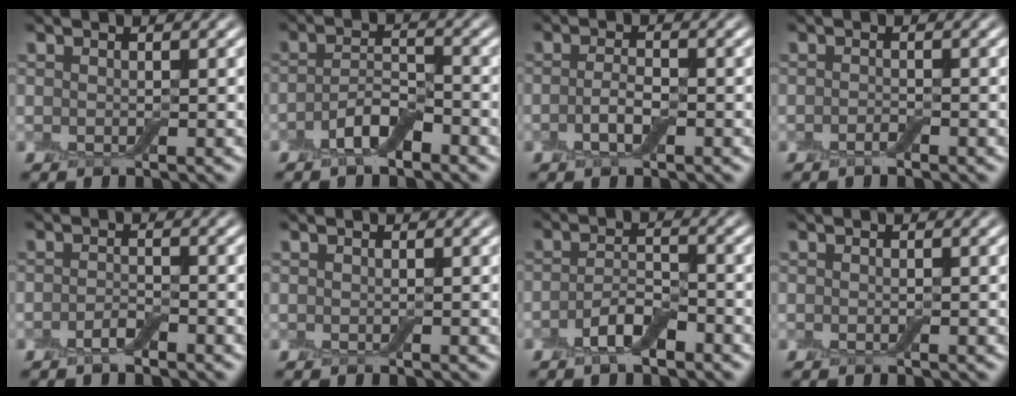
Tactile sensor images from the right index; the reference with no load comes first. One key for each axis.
{"total": 3.3, "fx": -1.9, "fy": 1.3, "fz": 2.4, "tx": -0.046, "ty": 0.008, "tz": -0.039}
{"total": 2.1, "fx": -0.8, "fy": 0.8, "fz": 1.8, "tx": -0.039, "ty": 0.000, "tz": -0.020}
{"total": 0.8, "fx": -0.6, "fy": 0.2, "fz": 0.6, "tx": -0.012, "ty": 0.000, "tz": -0.011}
{"total": 1.5, "fx": -1.0, "fy": 0.4, "fz": 1.0, "tx": -0.024, "ty": 0.002, "tz": -0.021}
{"total": 0.0}
{"total": 3.2, "fx": -1.8, "fy": 1.3, "fz": 2.3, "tx": -0.046, "ty": 0.006, "tz": -0.036}
{"total": 0.0}